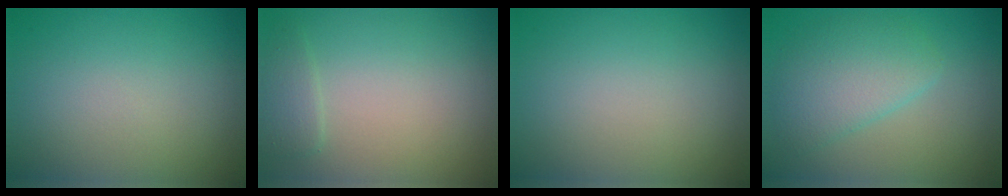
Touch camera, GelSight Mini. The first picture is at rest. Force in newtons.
{"total": 1.5, "press": 1.4, "slide": 0.1}
{"total": 0.0}
{"total": 4.0, "press": 4.0, "slide": 0.2}